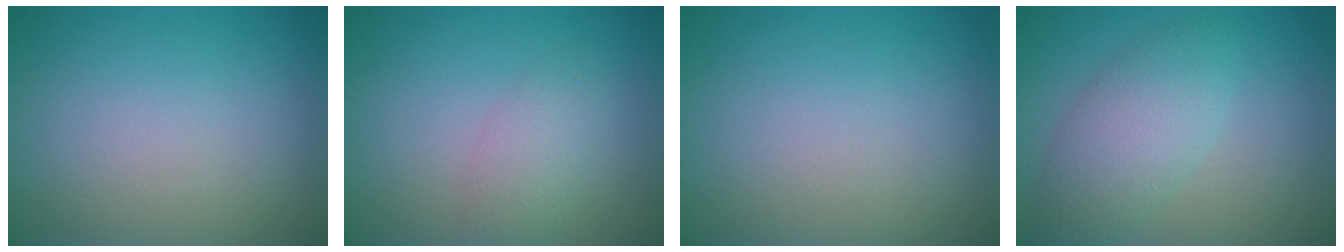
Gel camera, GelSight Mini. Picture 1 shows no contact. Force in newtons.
{"total": 2.3, "press": 2.3, "slide": 0.1}
{"total": 0.0}
{"total": 4.6, "press": 4.6, "slide": 0.0}